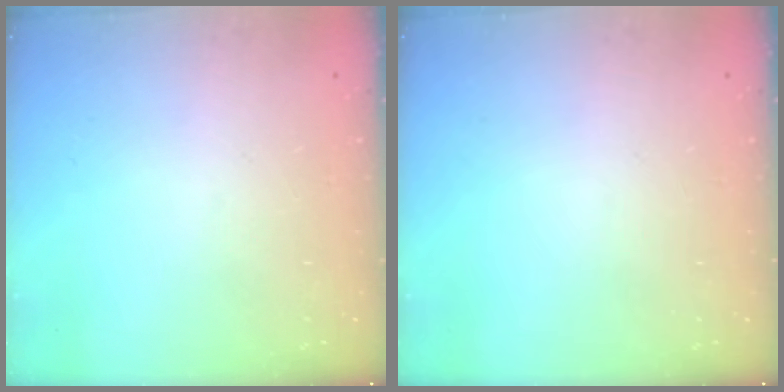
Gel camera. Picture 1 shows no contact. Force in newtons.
{"total": 0.0}